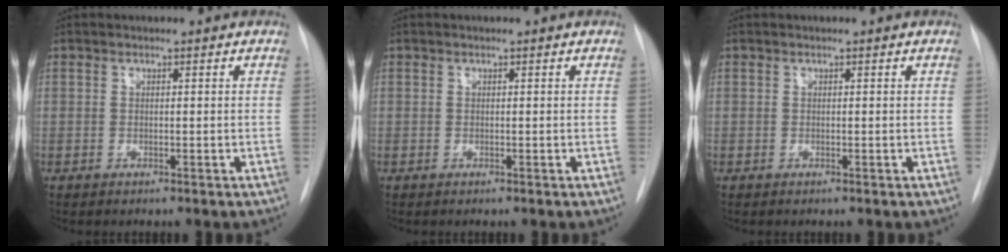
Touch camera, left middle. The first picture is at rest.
{"total": 0.0}
{"total": 0.0}